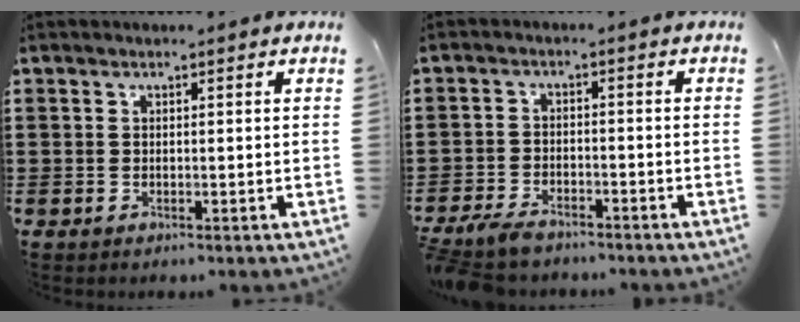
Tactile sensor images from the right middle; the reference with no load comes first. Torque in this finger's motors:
{"motor_torque": [0.33, 0.03, 0.68, 0.18]}